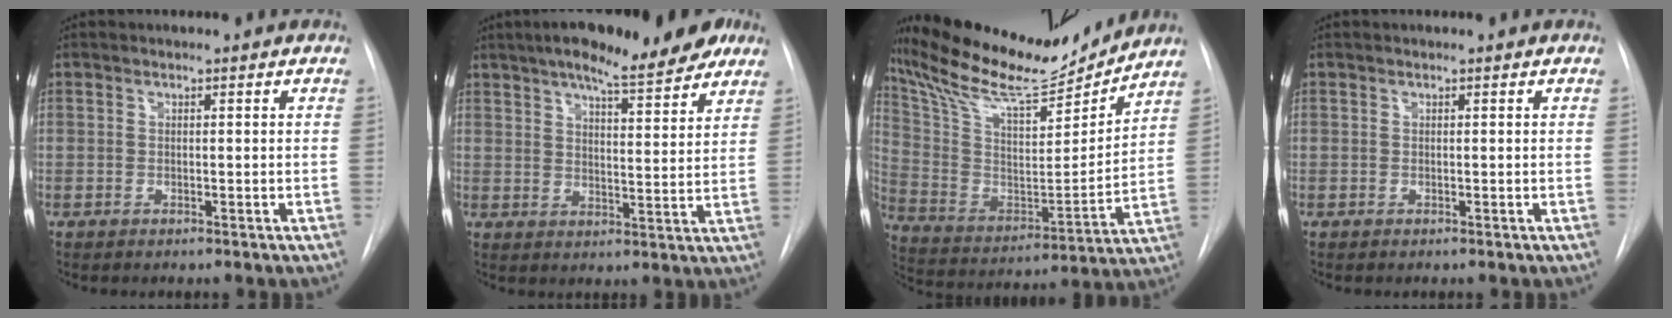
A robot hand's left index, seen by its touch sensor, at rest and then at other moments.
{"total": 15.9, "force": [12.1, 3.1, 9.8], "torque": [-0.149, 0.011, 0.158]}
{"total": 21.0, "force": [19.0, 3.1, 8.4], "torque": [-0.163, -0.016, 0.319]}
{"total": 0.0}